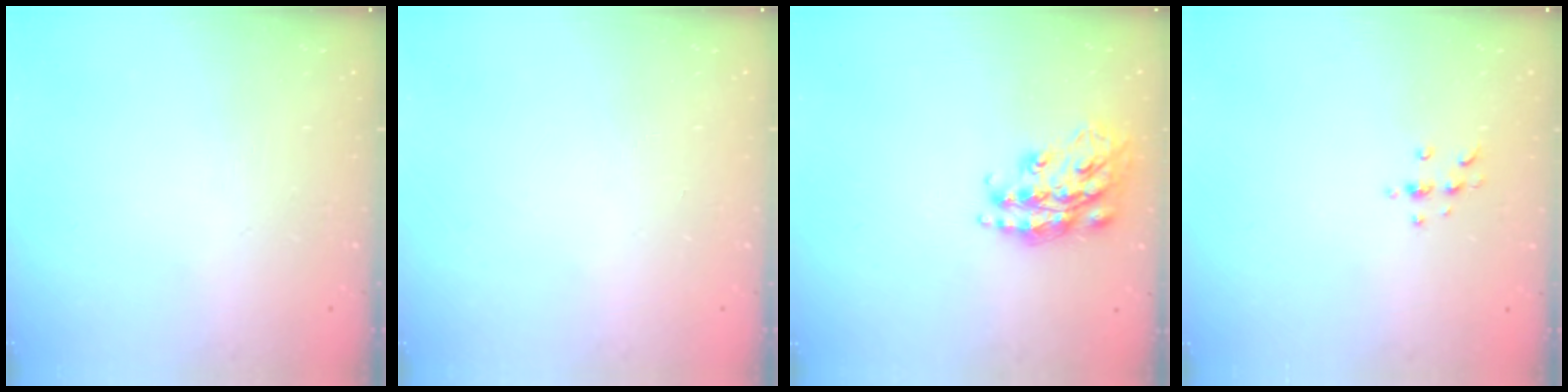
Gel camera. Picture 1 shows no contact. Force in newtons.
{"total": 0.0}
{"total": 17.5, "press": 17.5, "slide": 1.0}
{"total": 3.9, "press": 3.8, "slide": 0.5}